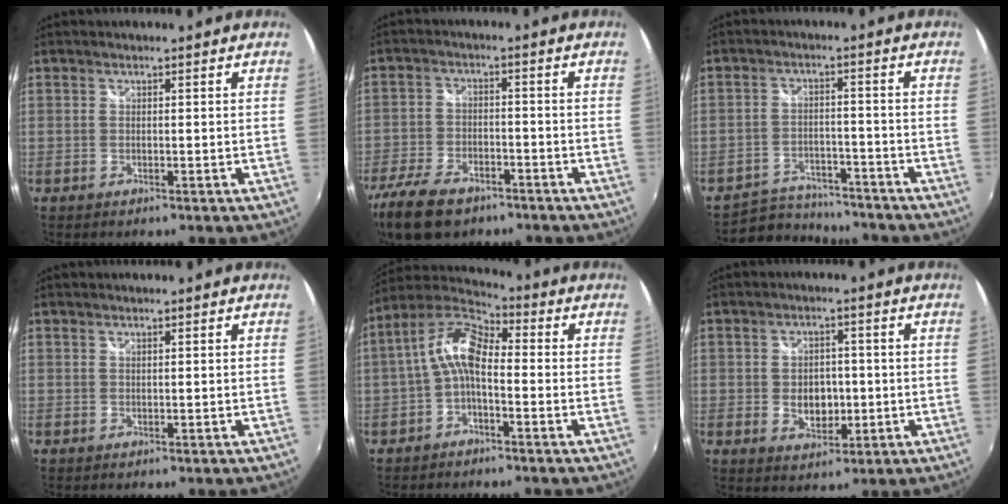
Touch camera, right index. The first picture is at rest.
{"total": 13.5, "force": [-9.2, 6.7, 7.2], "torque": [-0.186, -0.023, -0.166]}
{"total": 9.5, "force": [-8.8, 3.2, 1.7], "torque": [-0.060, 0.011, -0.129]}
{"total": 0.0}
{"total": 8.7, "force": [-1.3, 4.1, 7.6], "torque": [-0.164, 0.024, -0.030]}
{"total": 6.1, "force": [-0.8, 4.3, 4.2], "torque": [-0.075, 0.003, -0.007]}